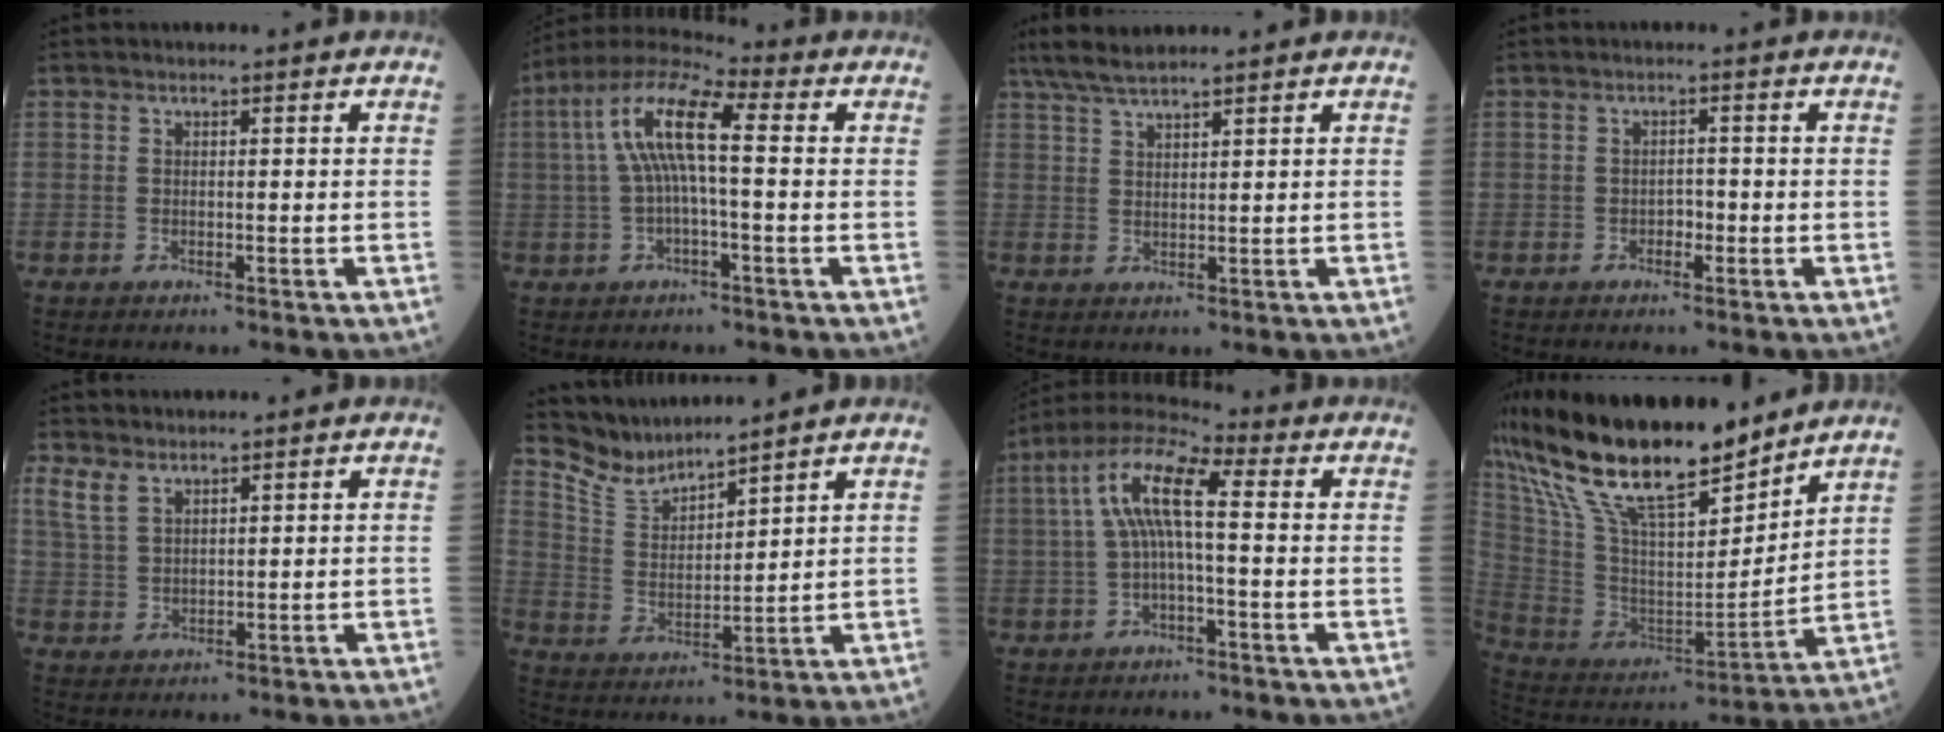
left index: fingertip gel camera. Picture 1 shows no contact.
{"total": 10.4, "force": [0.5, 2.3, 10.1], "torque": [-0.209, 0.033, 0.001]}
{"total": 5.7, "force": [4.7, -0.1, 3.1], "torque": [-0.063, 0.020, 0.092]}
{"total": 1.4, "force": [-1.0, 0.7, 0.7], "torque": [-0.006, 0.000, -0.020]}
{"total": 3.6, "force": [2.5, 1.7, 1.8], "torque": [-0.052, 0.005, 0.063]}
{"total": 6.2, "force": [6.2, 0.0, 0.0], "torque": [-0.024, -0.006, 0.142]}
{"total": 9.7, "force": [0.4, 2.2, 9.4], "torque": [-0.193, 0.032, -0.001]}
{"total": 23.4, "force": [18.5, 5.6, 13.1], "torque": [-0.261, 0.004, 0.338]}